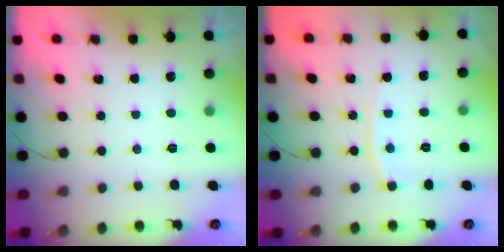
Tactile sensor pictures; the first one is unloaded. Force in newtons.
{"total": 4.6, "press": 4.5, "slide": 0.7}